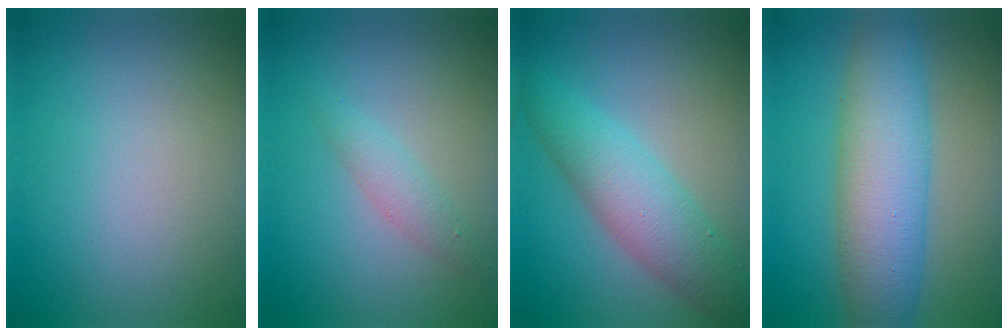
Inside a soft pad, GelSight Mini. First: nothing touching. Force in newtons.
{"total": 1.6, "press": 1.6, "slide": 0.1}
{"total": 5.2, "press": 5.2, "slide": 0.2}
{"total": 7.9, "press": 7.9, "slide": 0.1}